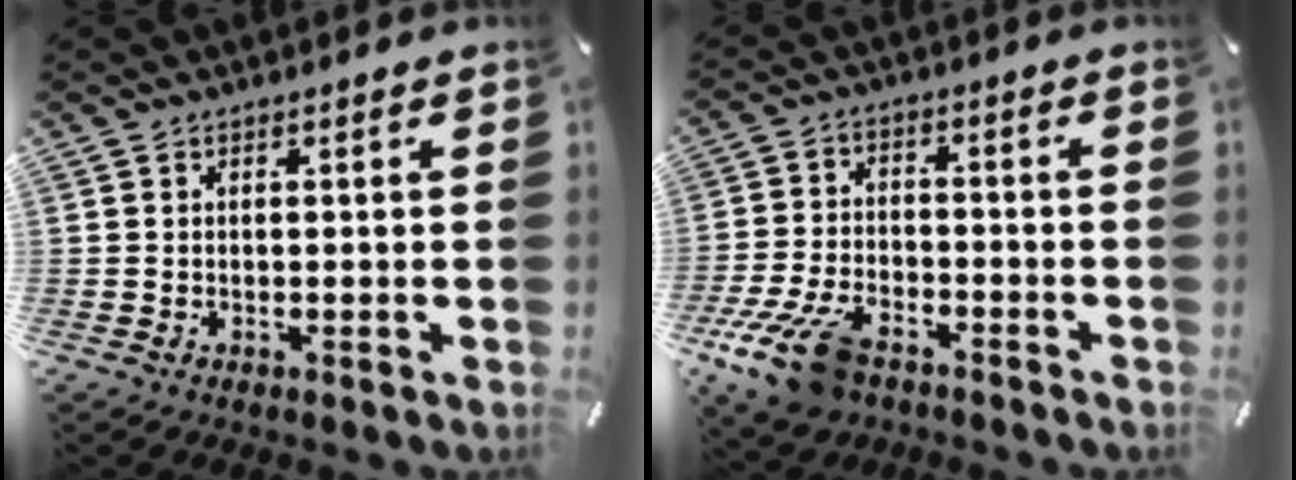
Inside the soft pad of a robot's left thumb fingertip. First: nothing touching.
{"total": 12.2, "force": [-7.6, 6.1, 7.3], "torque": [-0.150, 0.034, -0.141]}